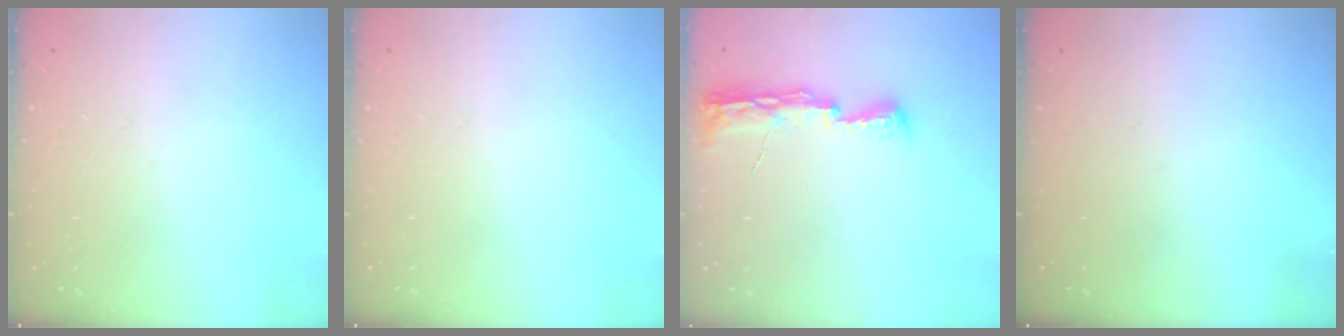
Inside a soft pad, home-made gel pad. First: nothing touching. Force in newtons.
{"total": 0.0}
{"total": 8.5, "press": 8.5, "slide": 1.2}
{"total": 0.0}